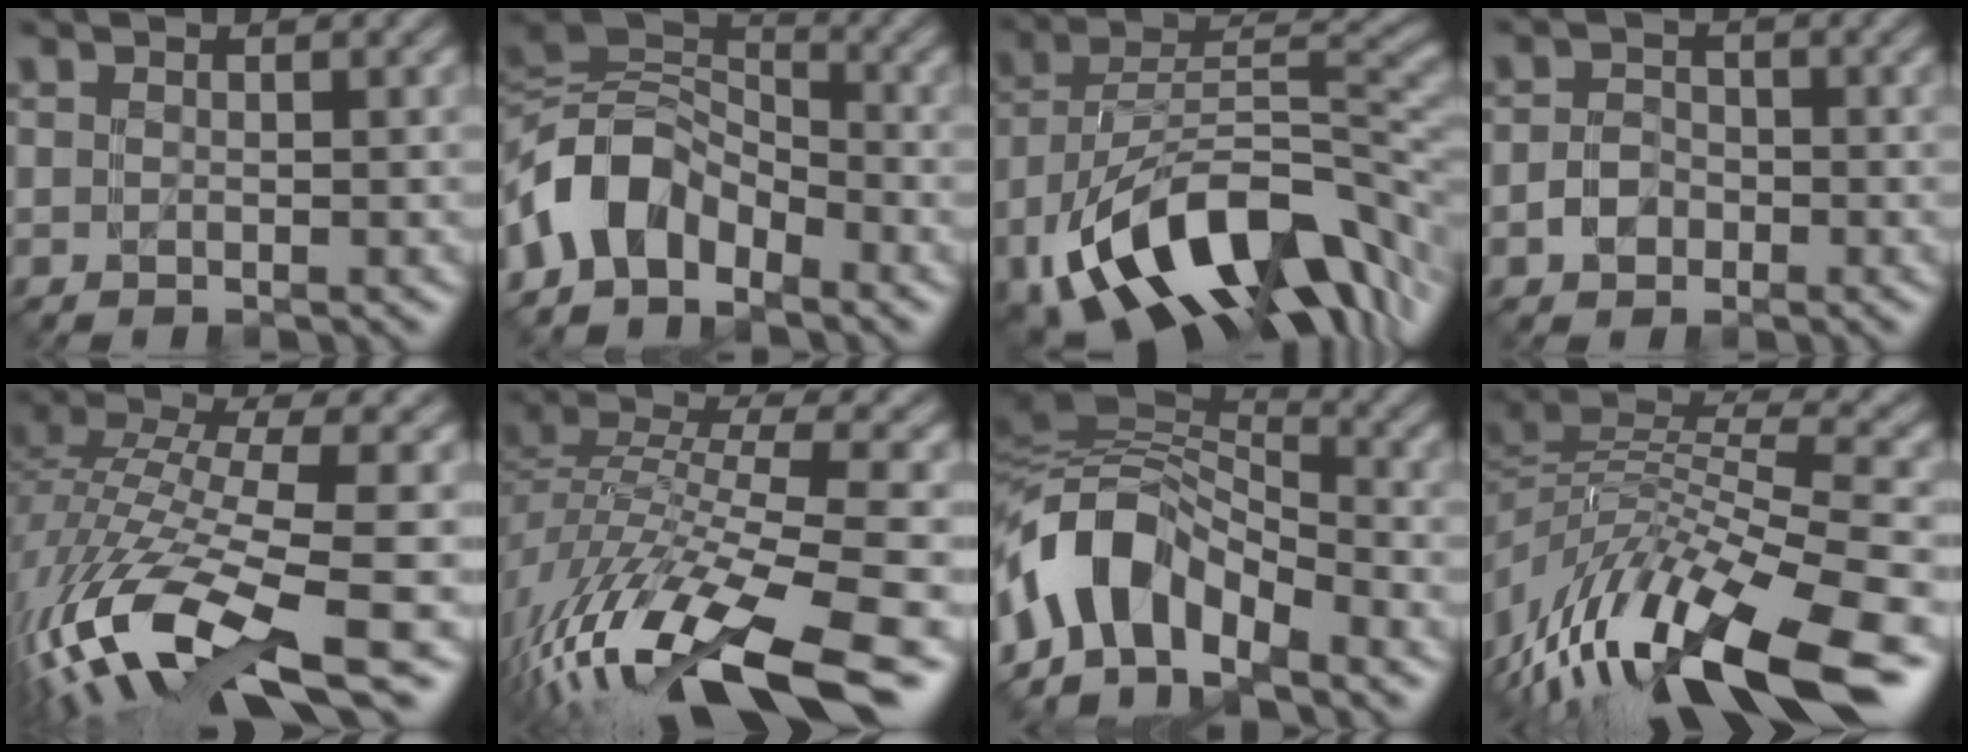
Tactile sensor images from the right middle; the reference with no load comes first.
{"total": 6.6, "force": [-3.9, 4.0, 3.5], "torque": [-0.067, 0.012, -0.079]}
{"total": 14.2, "force": [-7.4, 7.2, 9.8], "torque": [-0.179, 0.006, -0.121]}
{"total": 1.4, "force": [-0.9, 1.0, 0.2], "torque": [-0.010, 0.004, -0.014]}
{"total": 13.5, "force": [-6.0, 4.6, 11.2], "torque": [-0.261, -0.005, -0.088]}
{"total": 14.6, "force": [-8.9, 4.3, 10.8], "torque": [-0.235, 0.005, -0.145]}
{"total": 8.5, "force": [-4.4, 4.6, 5.6], "torque": [-0.100, 0.015, -0.087]}
{"total": 13.4, "force": [-7.8, 4.6, 9.8], "torque": [-0.195, 0.014, -0.131]}